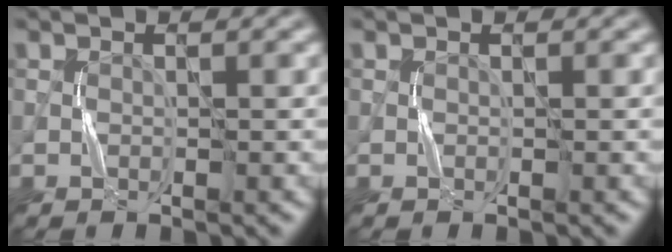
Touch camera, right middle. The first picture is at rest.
{"total": 0.0}